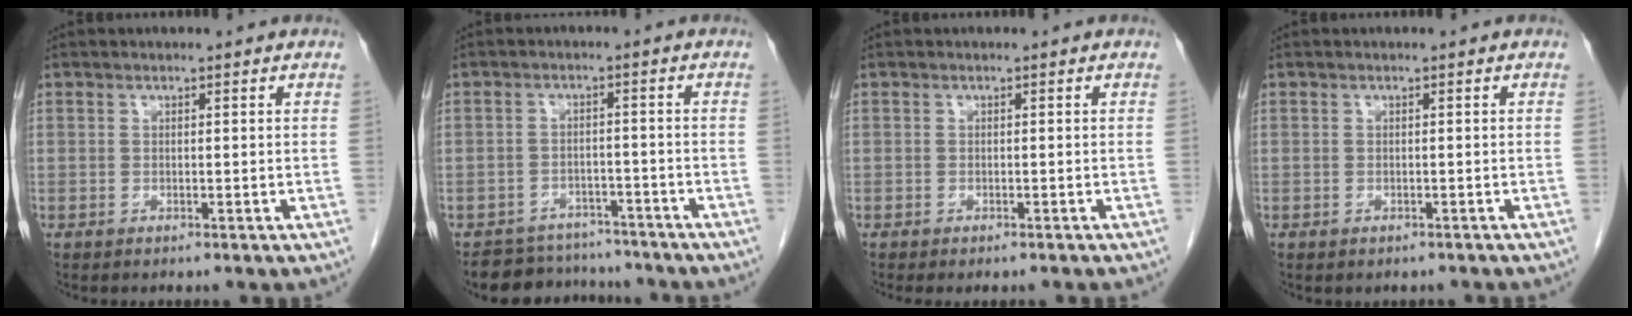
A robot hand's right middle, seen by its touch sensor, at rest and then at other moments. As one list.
[{"total": 7.5, "force": [-7.0, 2.8, -0.1], "torque": [0.016, 0.013, -0.096]}, {"total": 2.7, "force": [-2.3, 0.6, 1.2], "torque": [-0.014, -0.005, -0.028]}, {"total": 1.3, "force": [-1.1, 0.7, 0.4], "torque": [-0.011, -0.001, -0.011]}]